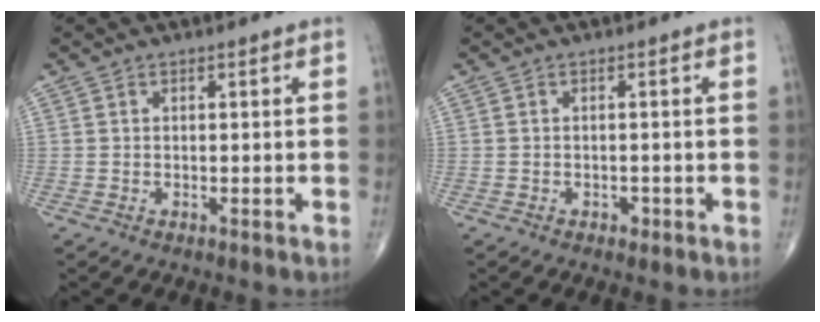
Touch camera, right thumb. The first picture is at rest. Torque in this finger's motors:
{"motor_torque": [0.50, 0.32, 0.10, -0.31, 0.02]}